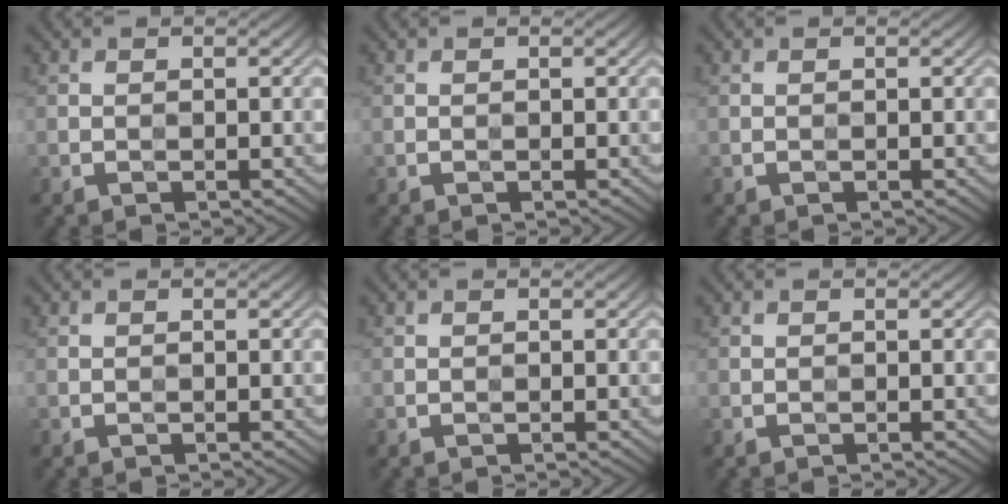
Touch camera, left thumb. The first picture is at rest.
{"total": 0.0}
{"total": 0.0}
{"total": 0.0}
{"total": 0.0}
{"total": 0.0}